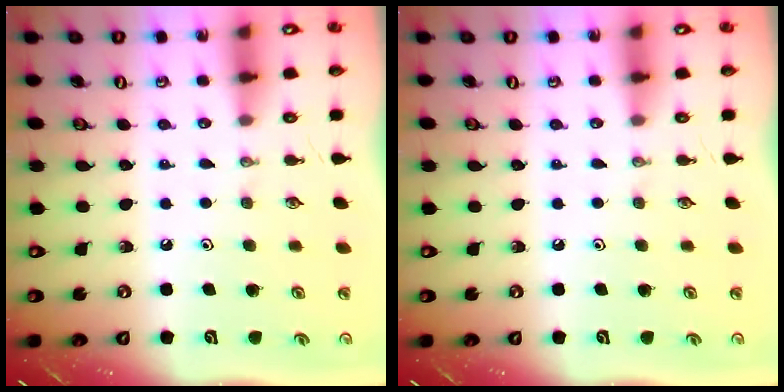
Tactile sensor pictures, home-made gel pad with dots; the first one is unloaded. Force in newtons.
{"total": 0.0}